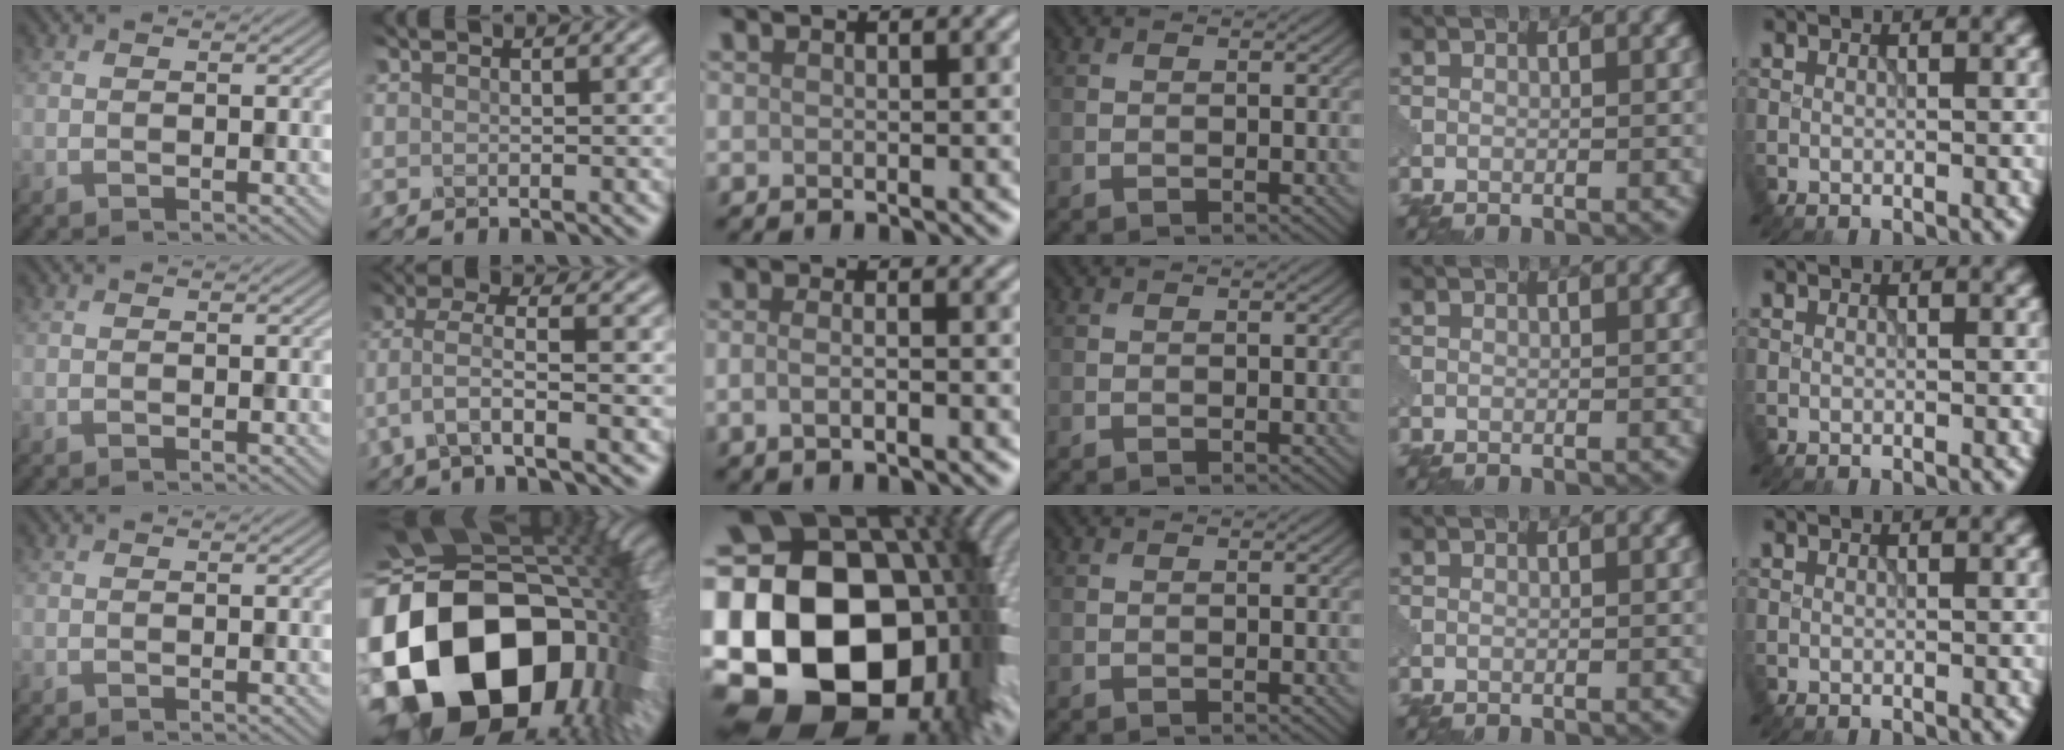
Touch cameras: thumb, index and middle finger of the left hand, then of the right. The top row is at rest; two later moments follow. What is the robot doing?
{"motion": "extract", "object": "pin"}